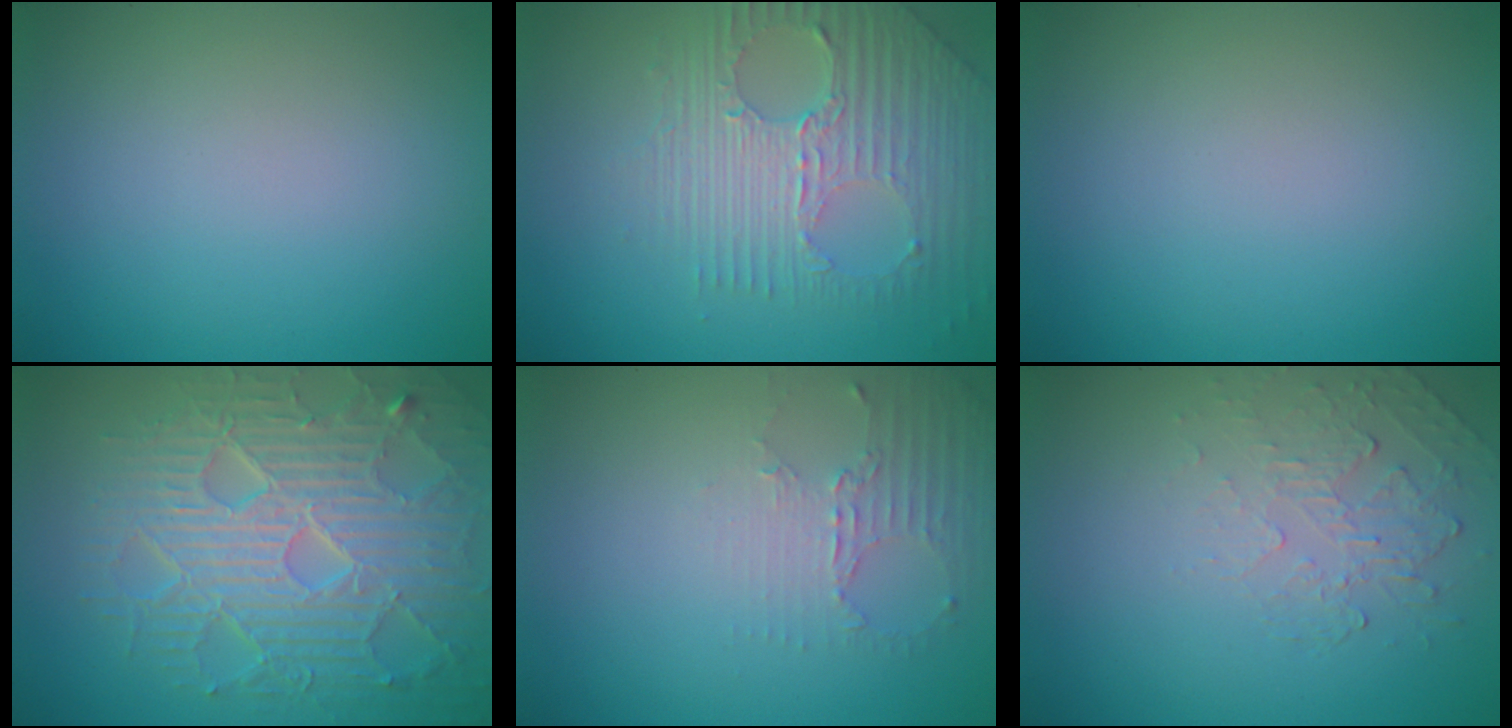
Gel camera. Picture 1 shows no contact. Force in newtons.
{"total": 7.1, "press": 4.7, "slide": 5.3}
{"total": 0.0}
{"total": 9.6, "press": 6.4, "slide": 7.1}
{"total": 2.2, "press": 1.7, "slide": 1.5}
{"total": 2.1, "press": 0.9, "slide": 1.9}